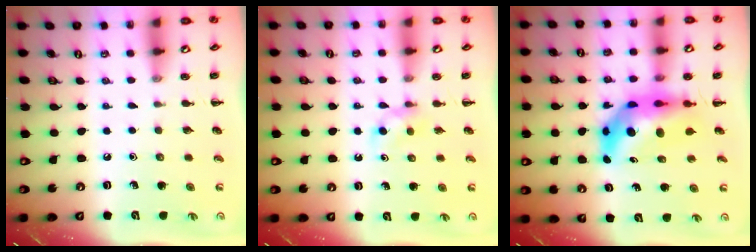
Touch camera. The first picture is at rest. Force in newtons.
{"total": 2.6, "press": 2.4, "slide": 1.0}
{"total": 9.1, "press": 8.5, "slide": 3.3}